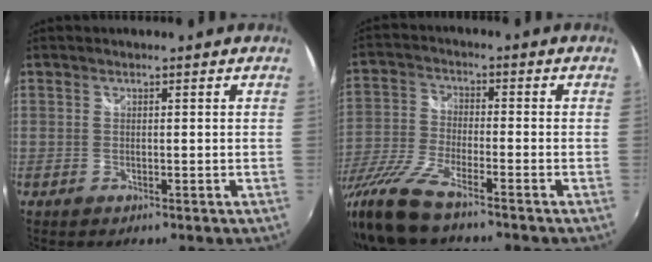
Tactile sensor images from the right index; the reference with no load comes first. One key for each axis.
{"total": 11.5, "fx": -9.0, "fy": 2.0, "fz": 6.9, "tx": -0.155, "ty": -0.027, "tz": -0.181}